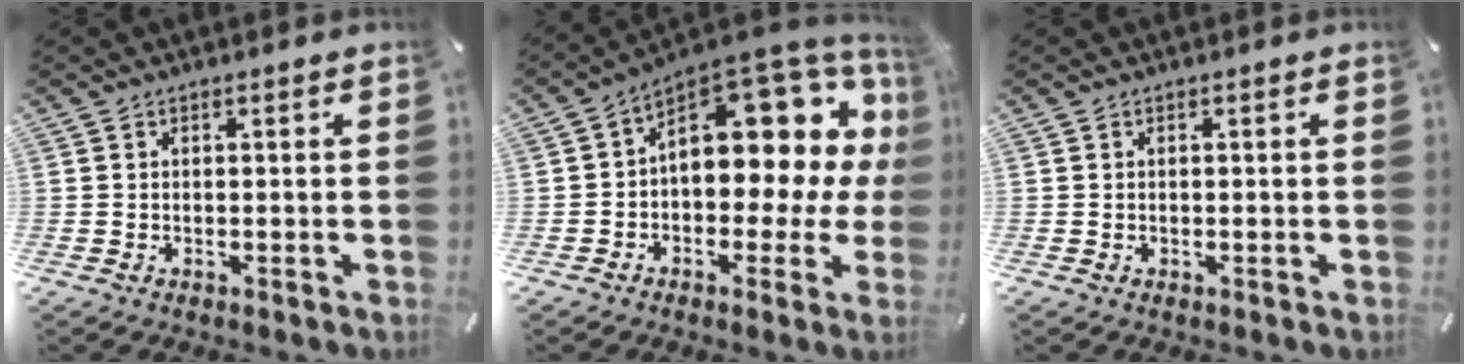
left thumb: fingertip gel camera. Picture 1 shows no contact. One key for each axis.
{"total": 16.8, "fx": 6.7, "fy": 9.5, "fz": 12.2, "tx": -0.139, "ty": -0.071, "tz": 0.107}
{"total": 0.0}